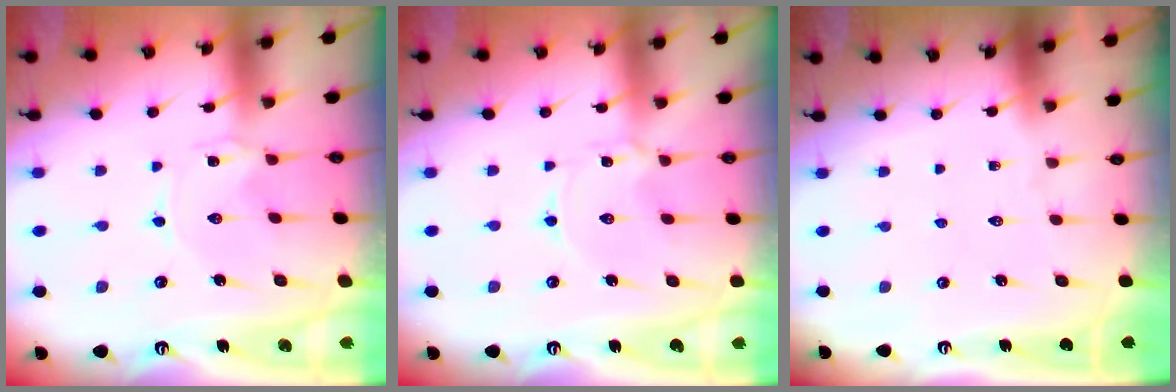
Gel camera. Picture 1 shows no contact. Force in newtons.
{"total": 0.8, "press": 0.8, "slide": 0.2}
{"total": 0.0}